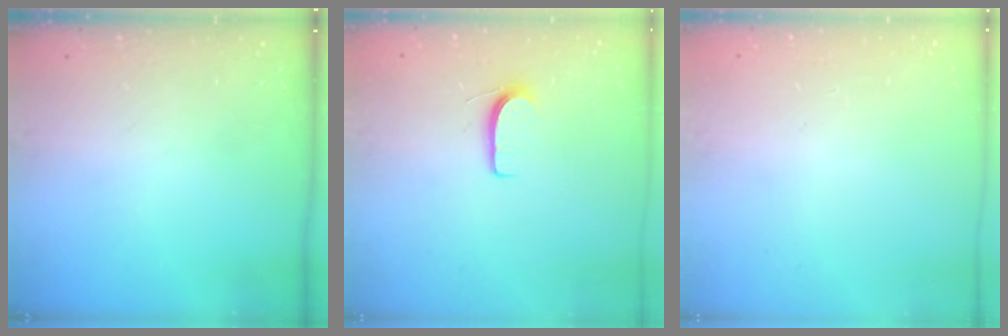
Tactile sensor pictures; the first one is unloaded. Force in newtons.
{"total": 5.8, "press": 5.8, "slide": 0.6}
{"total": 0.8, "press": 0.4, "slide": 0.7}